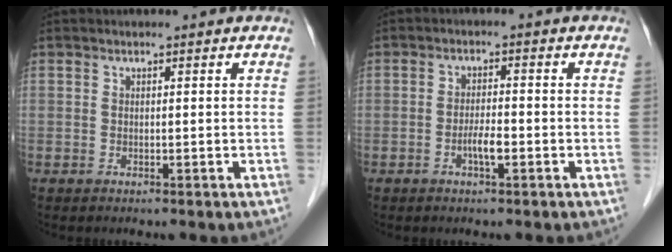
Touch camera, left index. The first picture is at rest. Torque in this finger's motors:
{"motor_torque": [0.64, 0.44, 0.06, 0.02]}